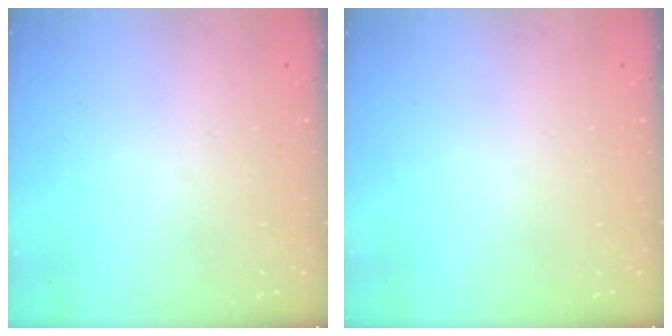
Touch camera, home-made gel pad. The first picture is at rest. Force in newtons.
{"total": 0.0}